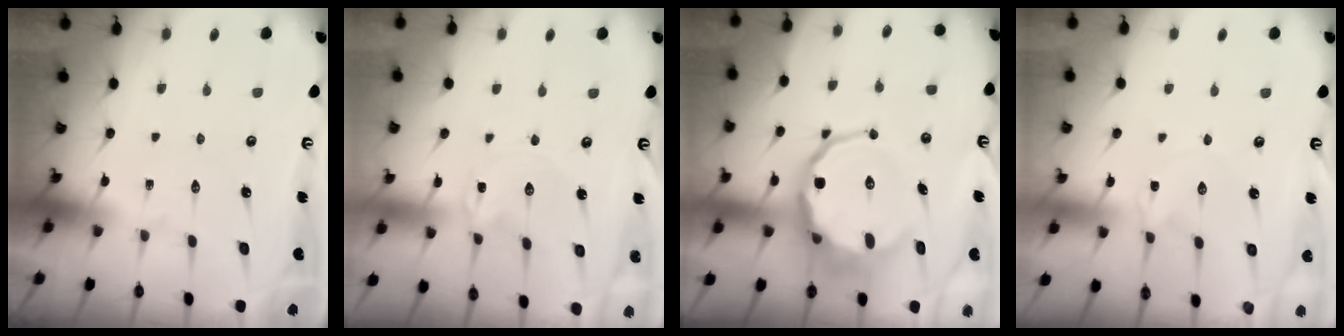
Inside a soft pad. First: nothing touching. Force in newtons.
{"total": 1.1, "press": 1.1, "slide": 0.2}
{"total": 12.0, "press": 11.6, "slide": 3.2}
{"total": 1.4, "press": 1.4, "slide": 0.2}